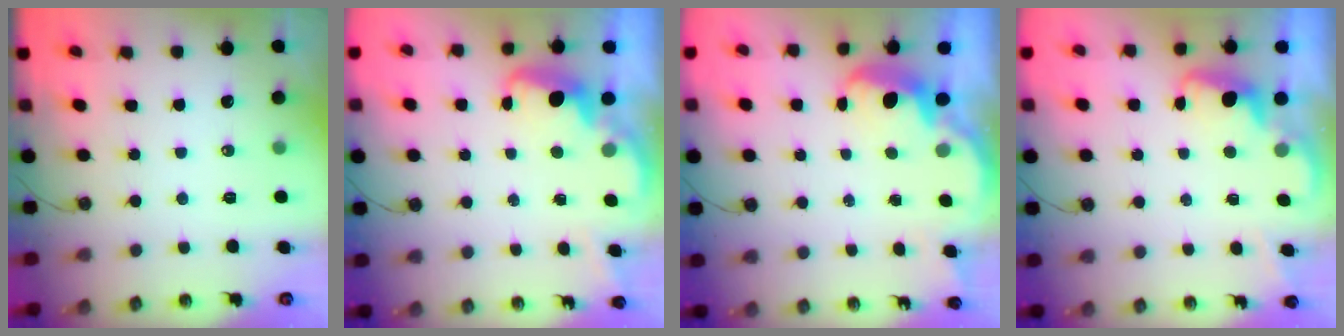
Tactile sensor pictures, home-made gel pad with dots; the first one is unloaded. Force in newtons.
{"total": 2.6, "press": 2.5, "slide": 0.8}
{"total": 2.5, "press": 2.5, "slide": 0.6}
{"total": 2.5, "press": 2.4, "slide": 0.7}